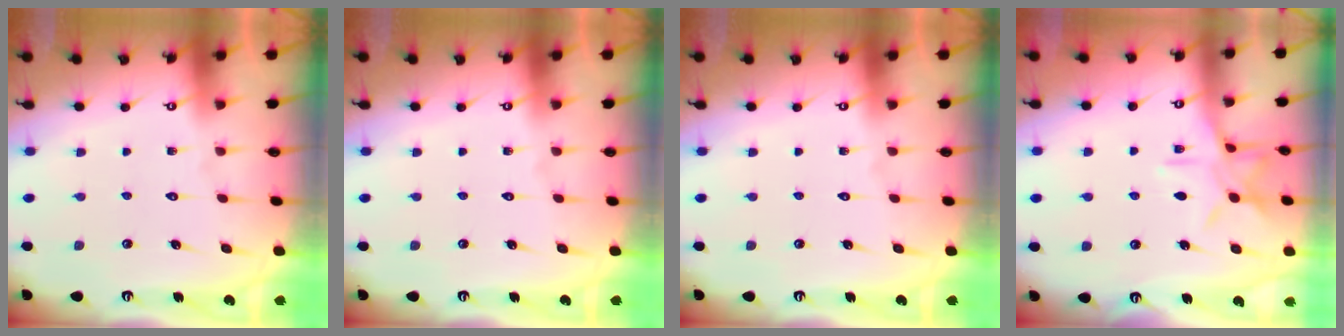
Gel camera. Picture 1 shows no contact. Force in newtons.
{"total": 0.0}
{"total": 0.0}
{"total": 9.2, "press": 9.2, "slide": 0.4}